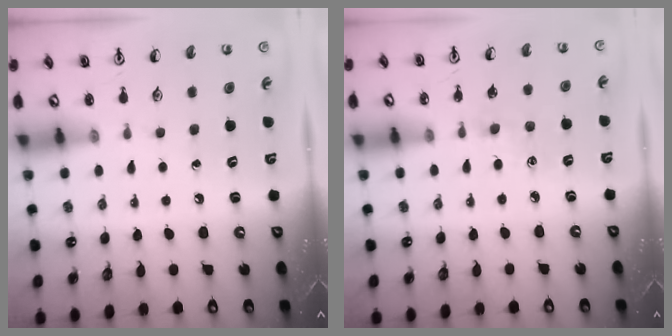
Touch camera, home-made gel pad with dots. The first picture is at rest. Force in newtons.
{"total": 2.2, "press": 2.2, "slide": 0.3}